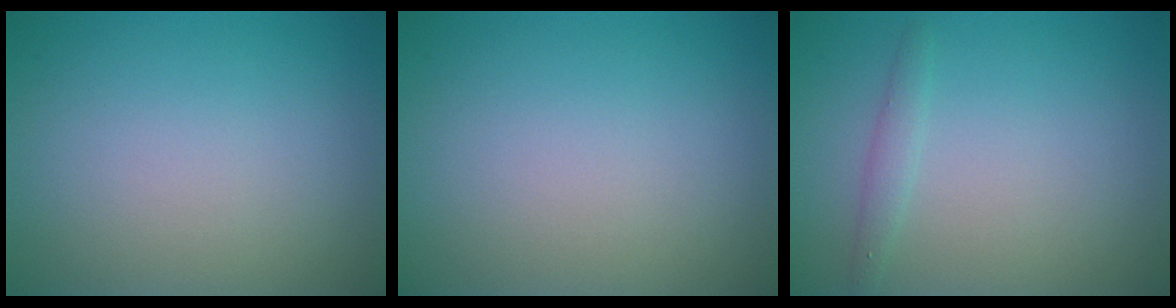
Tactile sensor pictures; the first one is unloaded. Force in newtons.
{"total": 0.0}
{"total": 1.3, "press": 1.3, "slide": 0.0}